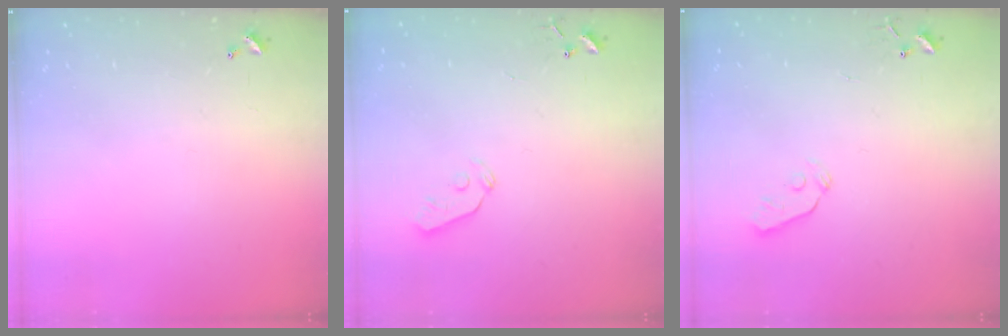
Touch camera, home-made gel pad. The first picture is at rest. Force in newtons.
{"total": 3.6, "press": 3.5, "slide": 0.7}
{"total": 3.3, "press": 3.2, "slide": 0.7}